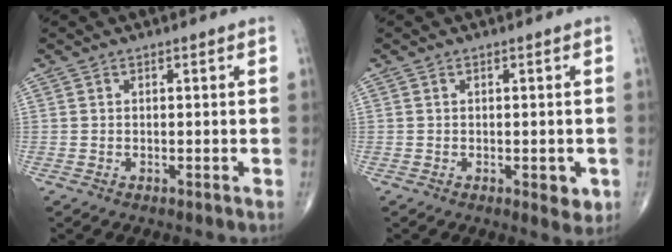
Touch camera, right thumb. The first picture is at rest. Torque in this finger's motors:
{"motor_torque": [0.56, 0.83, -0.23, -0.16, 0.12]}